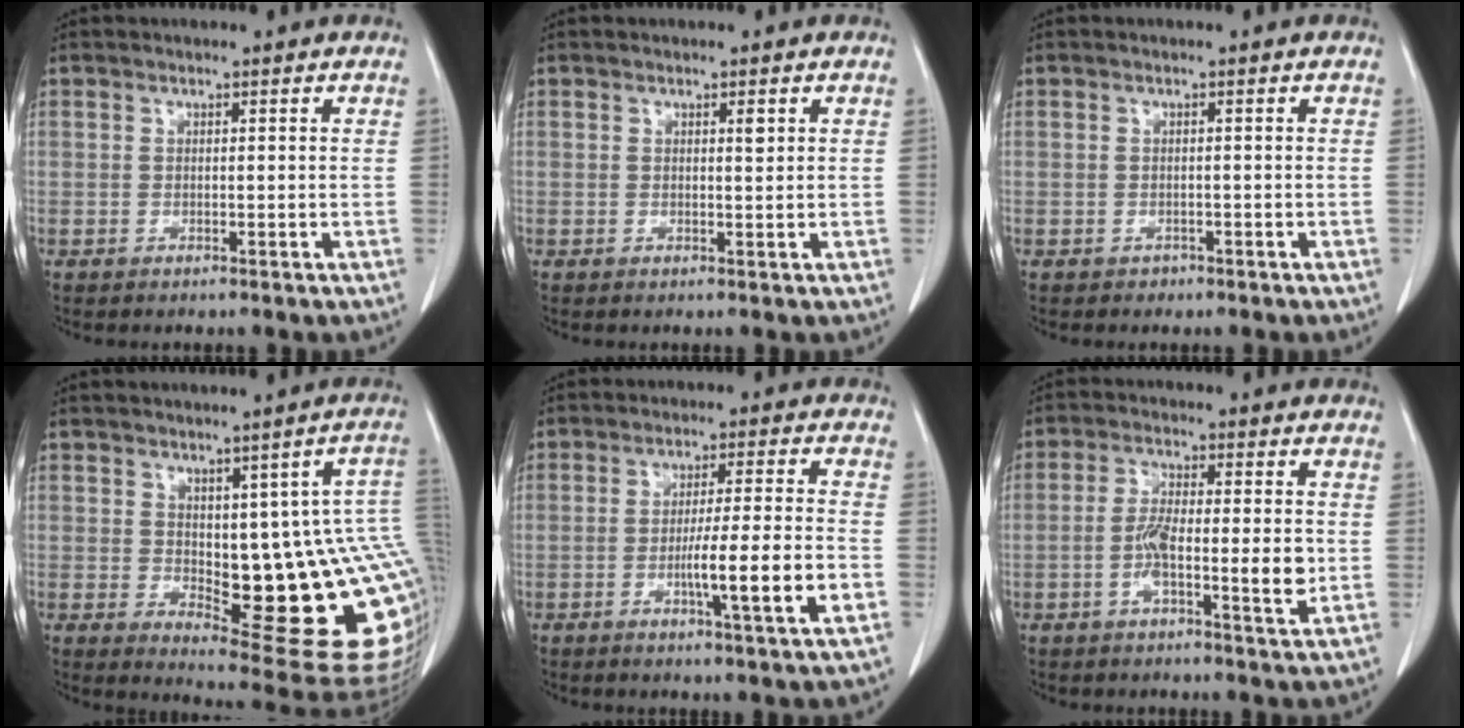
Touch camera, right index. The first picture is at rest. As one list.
[{"total": 1.1, "force": [0.5, 0.2, 0.9], "torque": [-0.014, -0.001, 0.005]}, {"total": 0.9, "force": [-0.5, 0.7, 0.0], "torque": [-0.003, 0.003, -0.008]}, {"total": 21.1, "force": [-0.7, 6.1, 20.2], "torque": [-0.172, 0.004, 0.011]}, {"total": 10.1, "force": [-3.1, -0.5, 9.6], "torque": [-0.157, -0.009, -0.053]}, {"total": 8.2, "force": [-1.5, 1.6, 7.9], "torque": [-0.136, 0.002, -0.029]}]